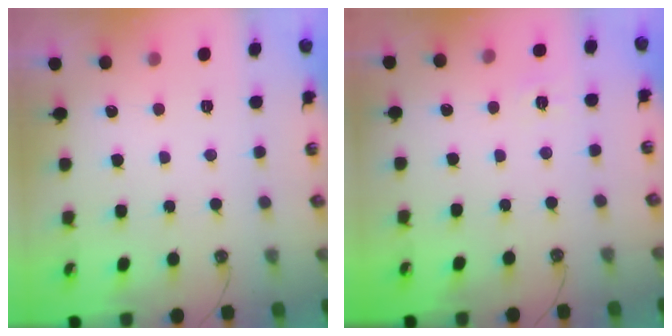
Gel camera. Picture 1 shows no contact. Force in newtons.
{"total": 4.0, "press": 4.0, "slide": 0.5}